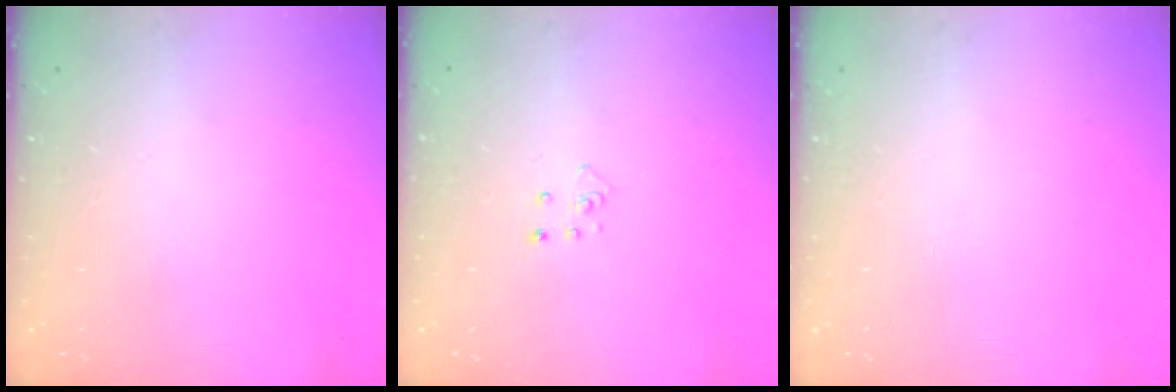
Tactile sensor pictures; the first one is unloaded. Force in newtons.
{"total": 3.2, "press": 3.2, "slide": 0.2}
{"total": 0.0}